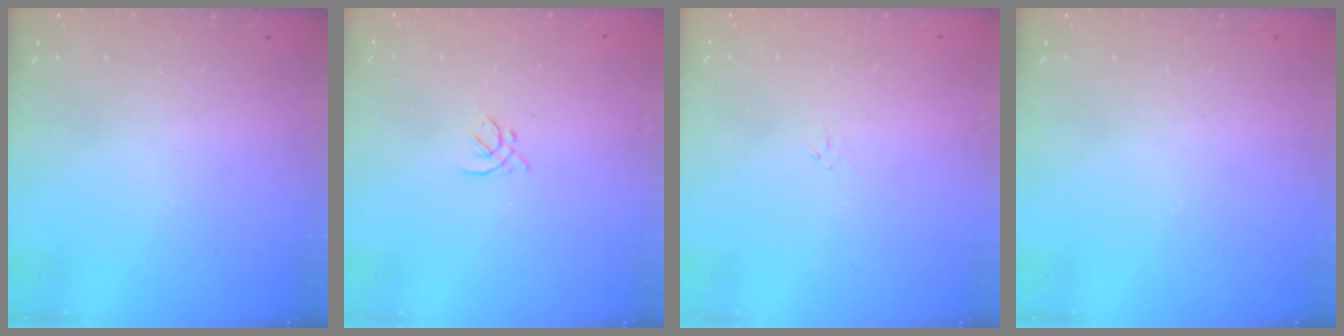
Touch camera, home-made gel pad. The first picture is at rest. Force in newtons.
{"total": 2.0, "press": 1.9, "slide": 0.7}
{"total": 0.0}
{"total": 0.0}